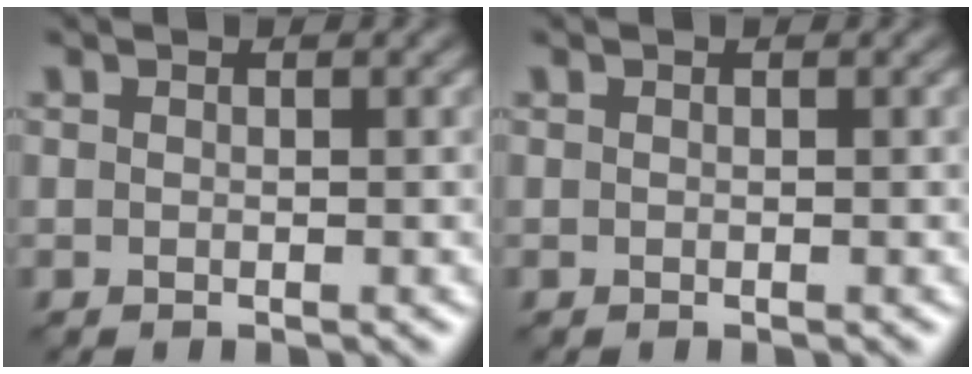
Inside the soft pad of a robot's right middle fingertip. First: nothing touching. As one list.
[{"total": 0.0}]